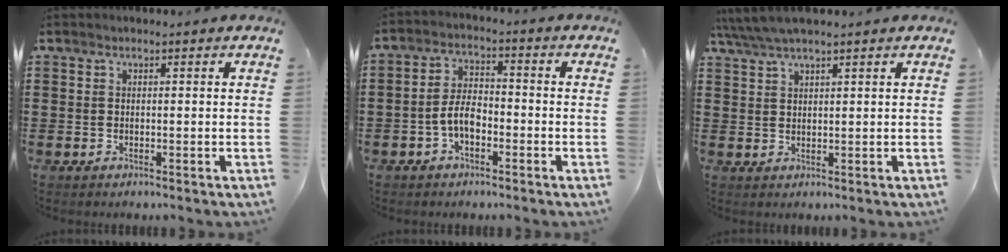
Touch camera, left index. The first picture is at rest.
{"total": 4.8, "force": [-2.1, 2.4, 3.6], "torque": [-0.083, 0.006, -0.045]}
{"total": 3.4, "force": [2.8, 0.2, 1.9], "torque": [-0.043, 0.000, 0.052]}